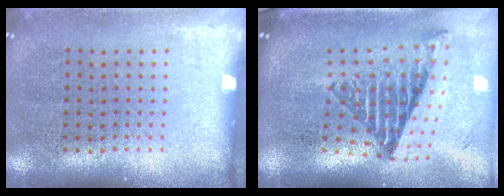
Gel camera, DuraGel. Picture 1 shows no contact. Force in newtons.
{"total": 1.8, "press": 1.4, "slide": 1.1}